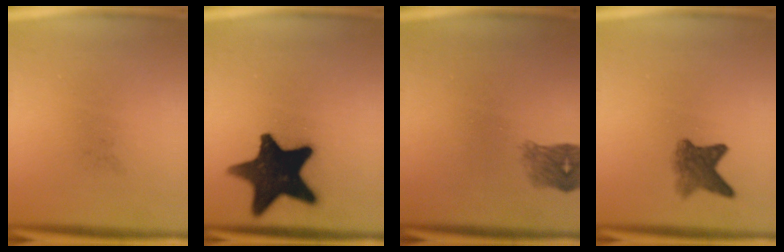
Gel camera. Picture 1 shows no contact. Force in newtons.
{"total": 17.9}
{"total": 2.9}
{"total": 4.3}